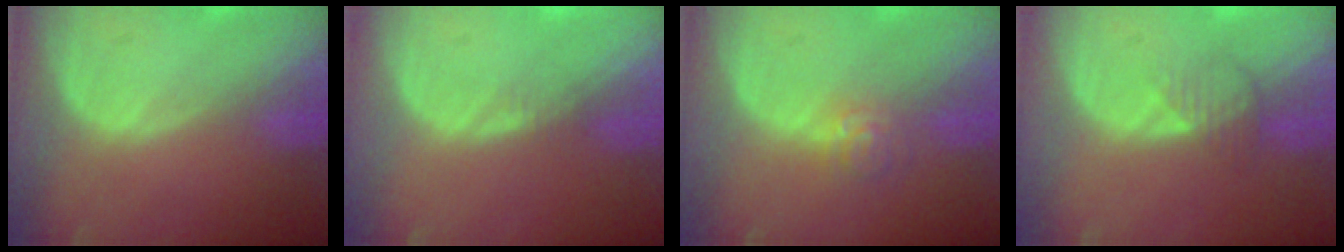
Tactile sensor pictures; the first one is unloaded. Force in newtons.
{"total": 0.8, "press": 0.8, "slide": 0.1}
{"total": 3.7, "press": 3.5, "slide": 1.4}
{"total": 2.7, "press": 2.7, "slide": 0.3}